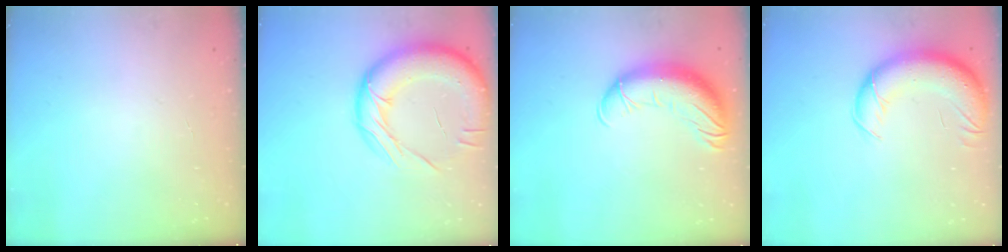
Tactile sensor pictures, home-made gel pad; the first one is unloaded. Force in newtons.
{"total": 21.8, "press": 21.6, "slide": 2.8}
{"total": 15.8, "press": 15.4, "slide": 3.6}
{"total": 15.5, "press": 15.1, "slide": 3.1}